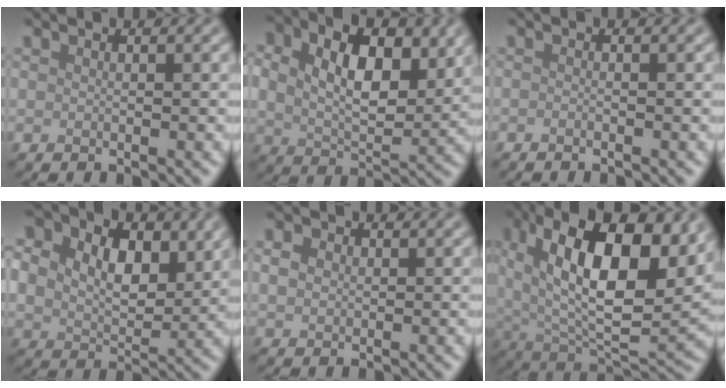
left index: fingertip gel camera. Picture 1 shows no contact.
{"total": 9.5, "force": [3.1, 6.0, 6.6], "torque": [-0.114, 0.006, 0.049]}
{"total": 0.7, "force": [-0.4, 0.2, 0.5], "torque": [-0.006, -0.004, -0.012]}
{"total": 10.9, "force": [3.7, 7.9, 6.6], "torque": [-0.113, 0.019, 0.063]}
{"total": 1.5, "force": [0.4, 1.2, 0.7], "torque": [-0.016, 0.003, 0.006]}
{"total": 15.0, "force": [5.3, 7.1, 12.1], "torque": [-0.195, 0.007, 0.087]}